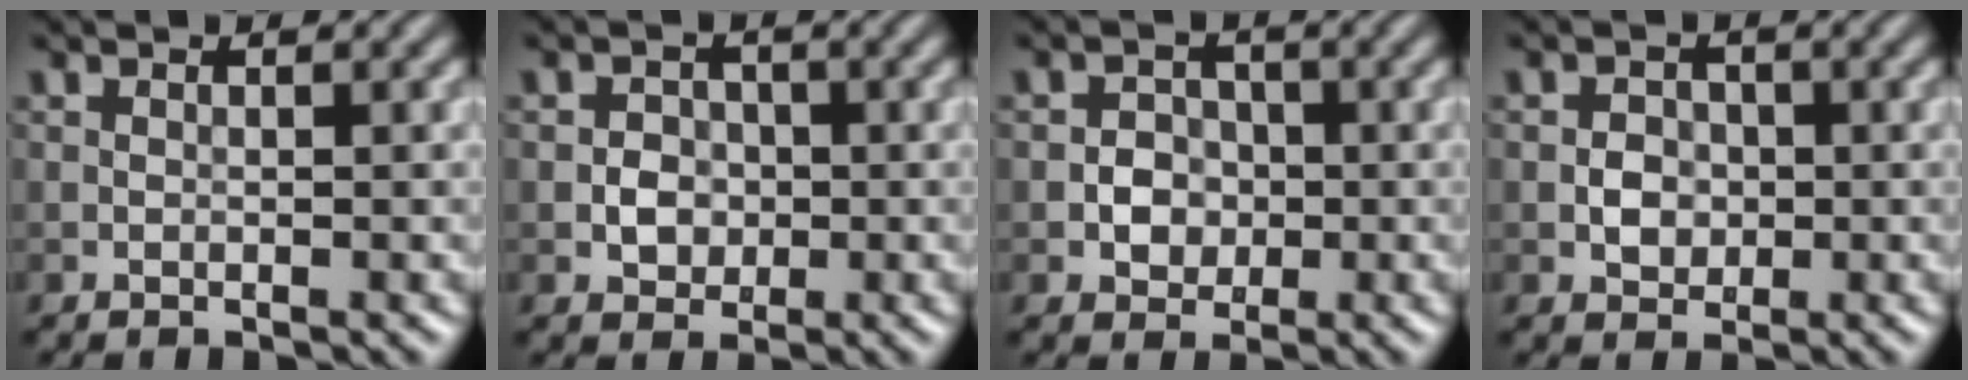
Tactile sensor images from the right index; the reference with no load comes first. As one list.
[{"total": 2.1, "force": [-0.4, 1.9, 0.9], "torque": [-0.006, 0.000, -0.010]}, {"total": 2.4, "force": [-0.5, 2.1, 1.0], "torque": [-0.006, 0.000, -0.012]}, {"total": 2.0, "force": [-0.3, 1.7, 0.9], "torque": [-0.010, 0.000, -0.008]}]